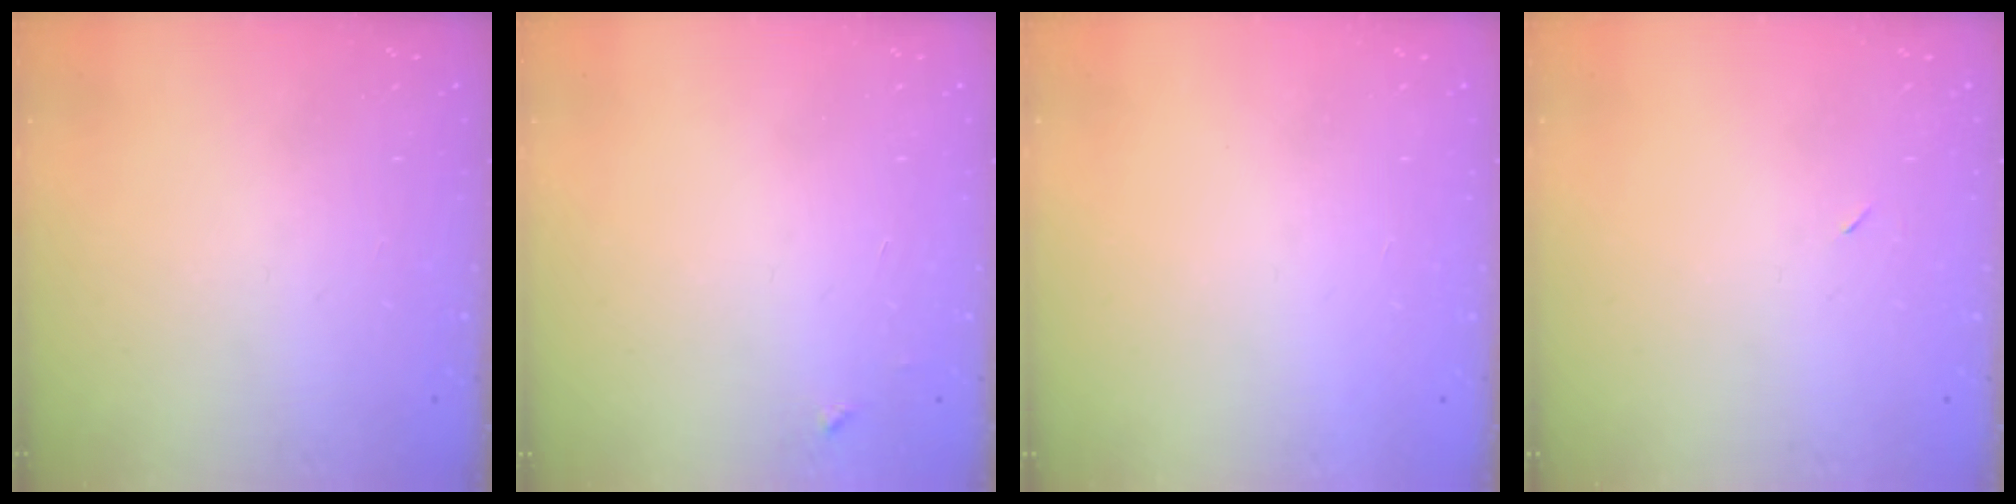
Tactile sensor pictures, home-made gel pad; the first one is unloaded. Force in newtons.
{"total": 3.3, "press": 3.3, "slide": 0.4}
{"total": 1.5, "press": 1.5, "slide": 0.1}
{"total": 2.3, "press": 2.0, "slide": 1.2}